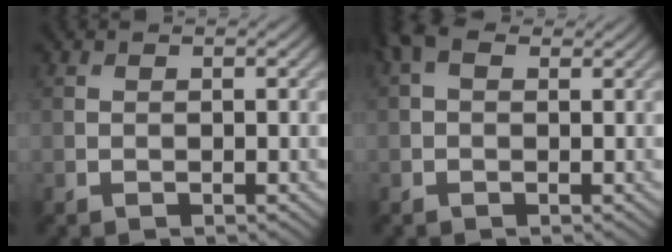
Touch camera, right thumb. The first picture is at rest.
{"total": 2.9, "force": [1.1, 1.8, 2.0], "torque": [-0.042, 0.009, 0.012]}